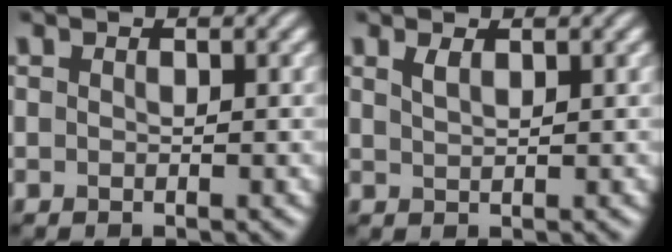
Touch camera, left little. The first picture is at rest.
{"total": 1.1, "force": [0.7, 0.3, 0.7], "torque": [-0.016, 0.001, 0.015]}